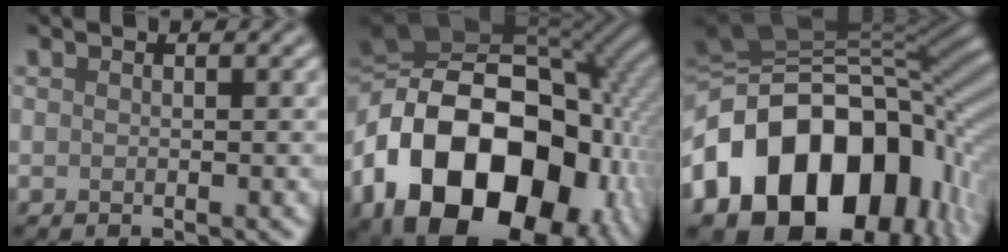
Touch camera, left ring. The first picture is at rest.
{"total": 20.8, "force": [-6.3, 14.3, 13.7], "torque": [-0.270, -0.013, -0.106]}
{"total": 18.3, "force": [-4.4, 13.4, 11.7], "torque": [-0.202, -0.006, -0.070]}